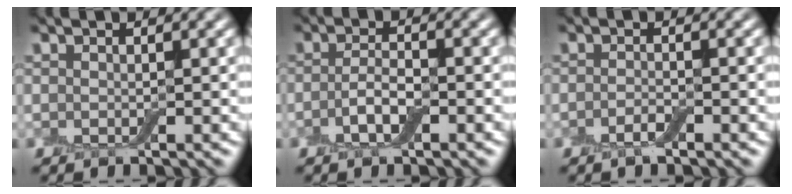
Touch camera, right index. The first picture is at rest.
{"total": 2.5, "force": [-1.0, 0.9, 2.2], "torque": [-0.046, 0.002, -0.024]}
{"total": 1.2, "force": [-0.7, 0.3, 0.9], "torque": [-0.018, 0.001, -0.016]}